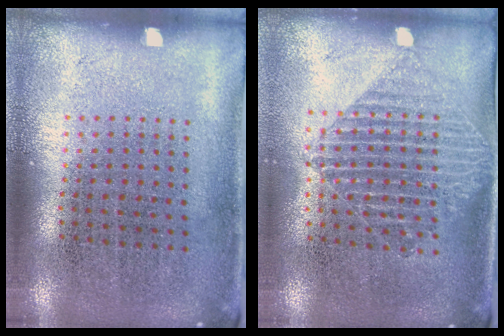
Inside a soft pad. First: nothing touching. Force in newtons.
{"total": 1.4, "press": 1.2, "slide": 0.8}